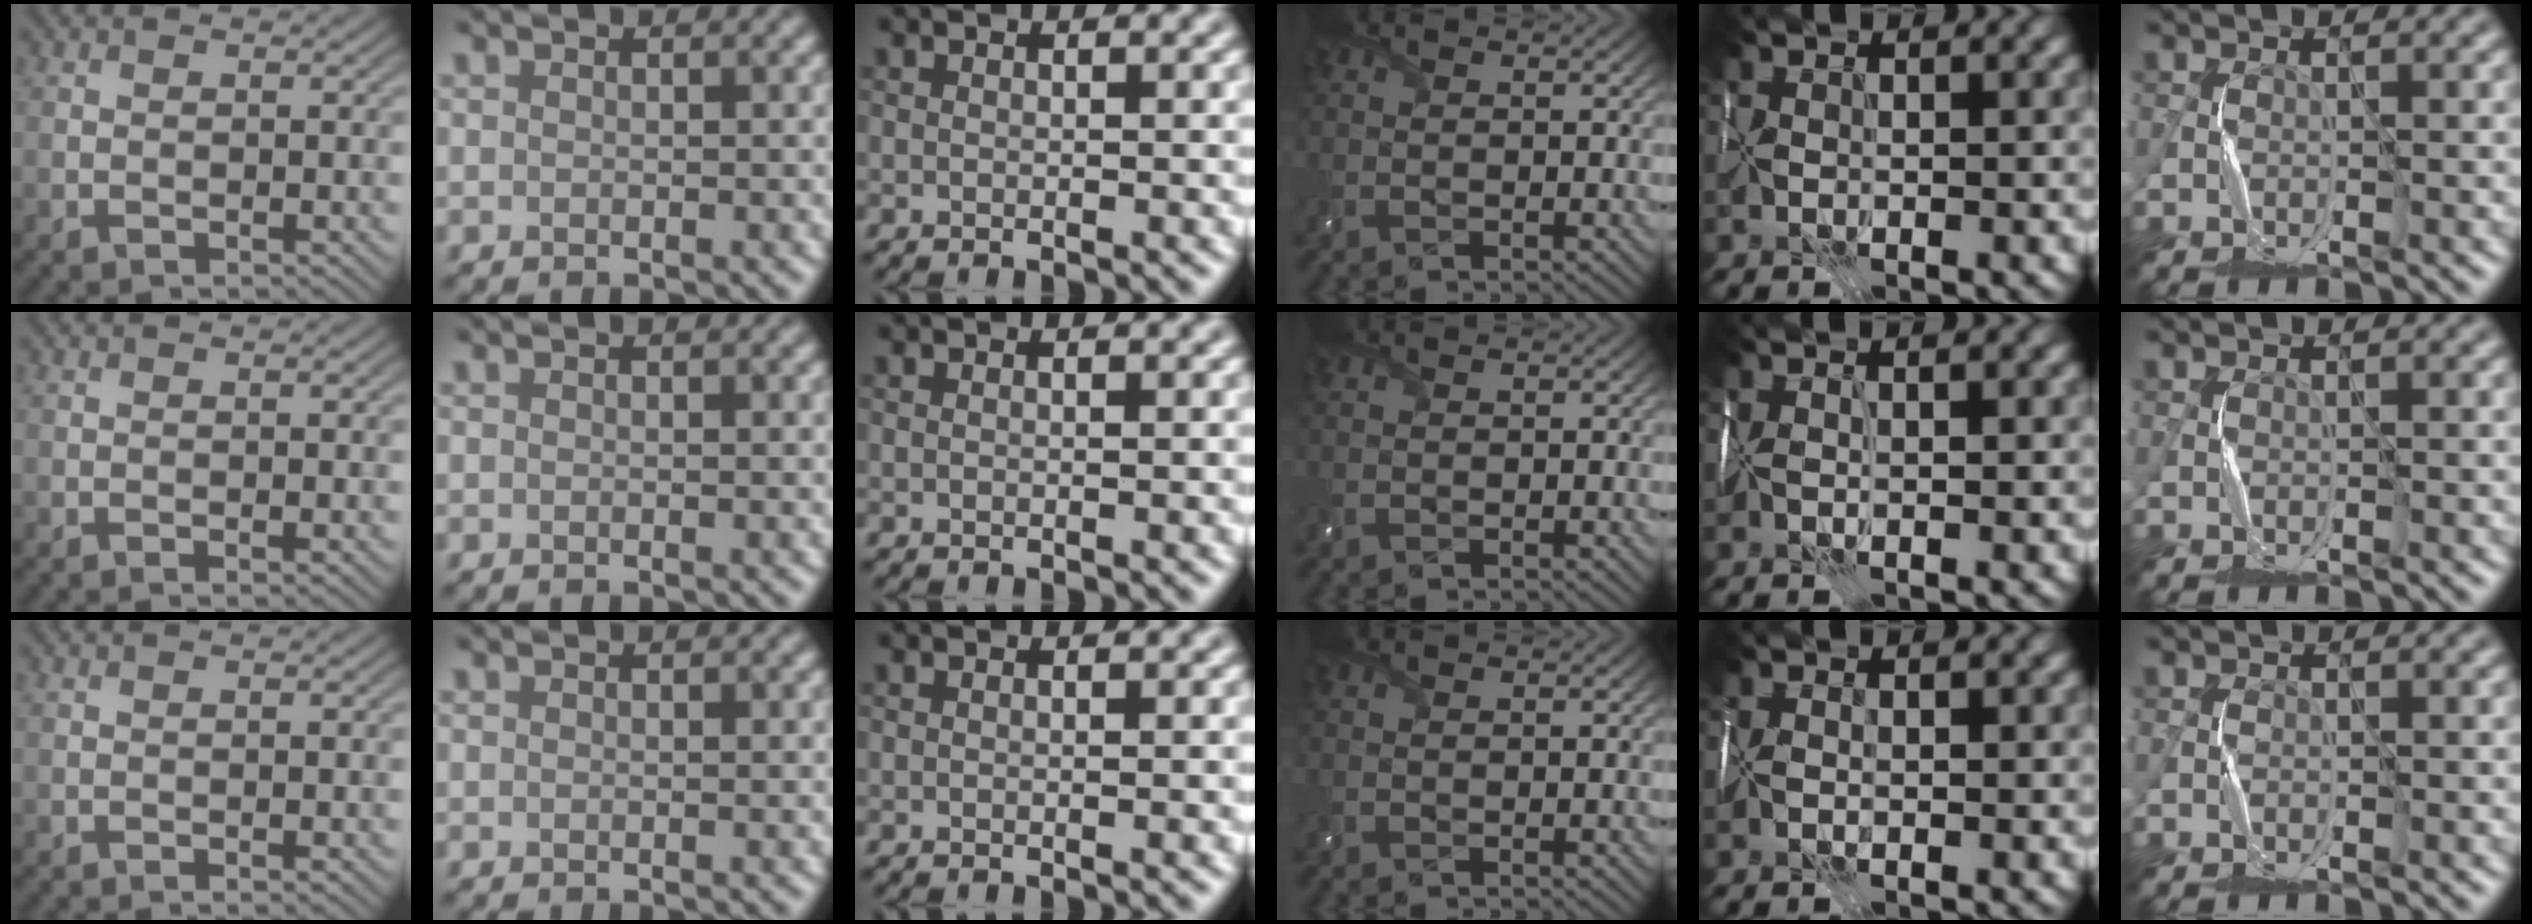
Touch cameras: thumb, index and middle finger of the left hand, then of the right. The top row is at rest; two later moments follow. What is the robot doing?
{"motion": "wrap", "object": "scarf"}